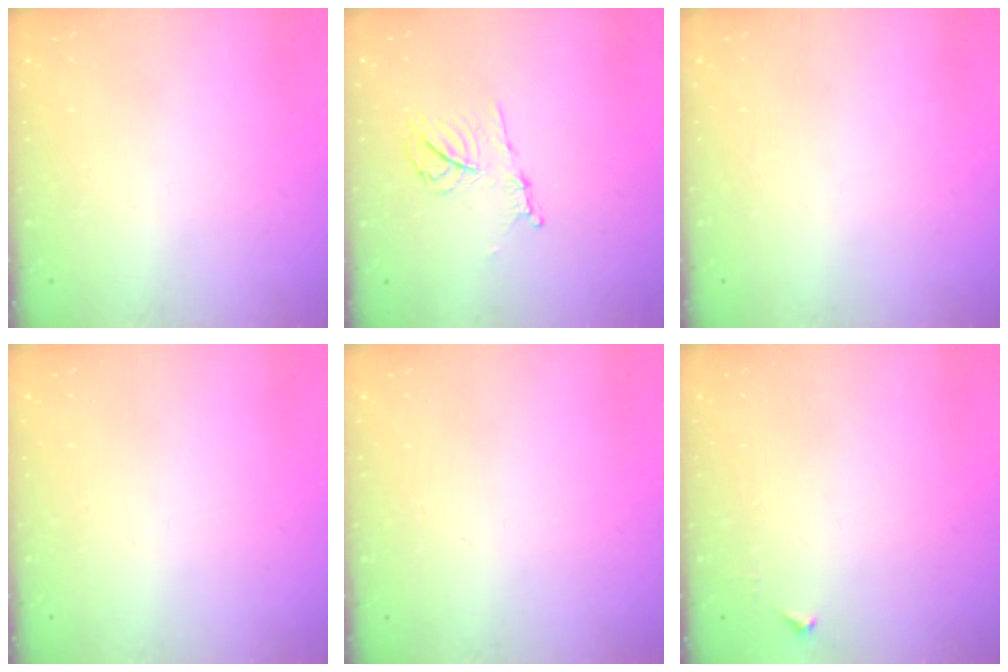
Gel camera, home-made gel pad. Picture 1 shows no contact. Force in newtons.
{"total": 11.0, "press": 10.9, "slide": 1.1}
{"total": 0.0}
{"total": 0.0}
{"total": 0.0}
{"total": 3.4, "press": 3.4, "slide": 0.4}